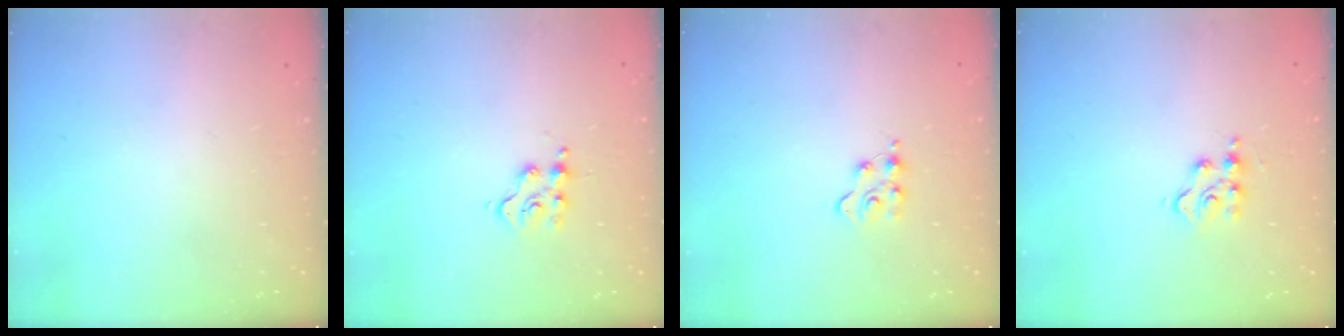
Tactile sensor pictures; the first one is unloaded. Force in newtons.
{"total": 4.3, "press": 4.3, "slide": 0.4}
{"total": 3.9, "press": 3.9, "slide": 0.5}
{"total": 5.1, "press": 5.1, "slide": 0.4}